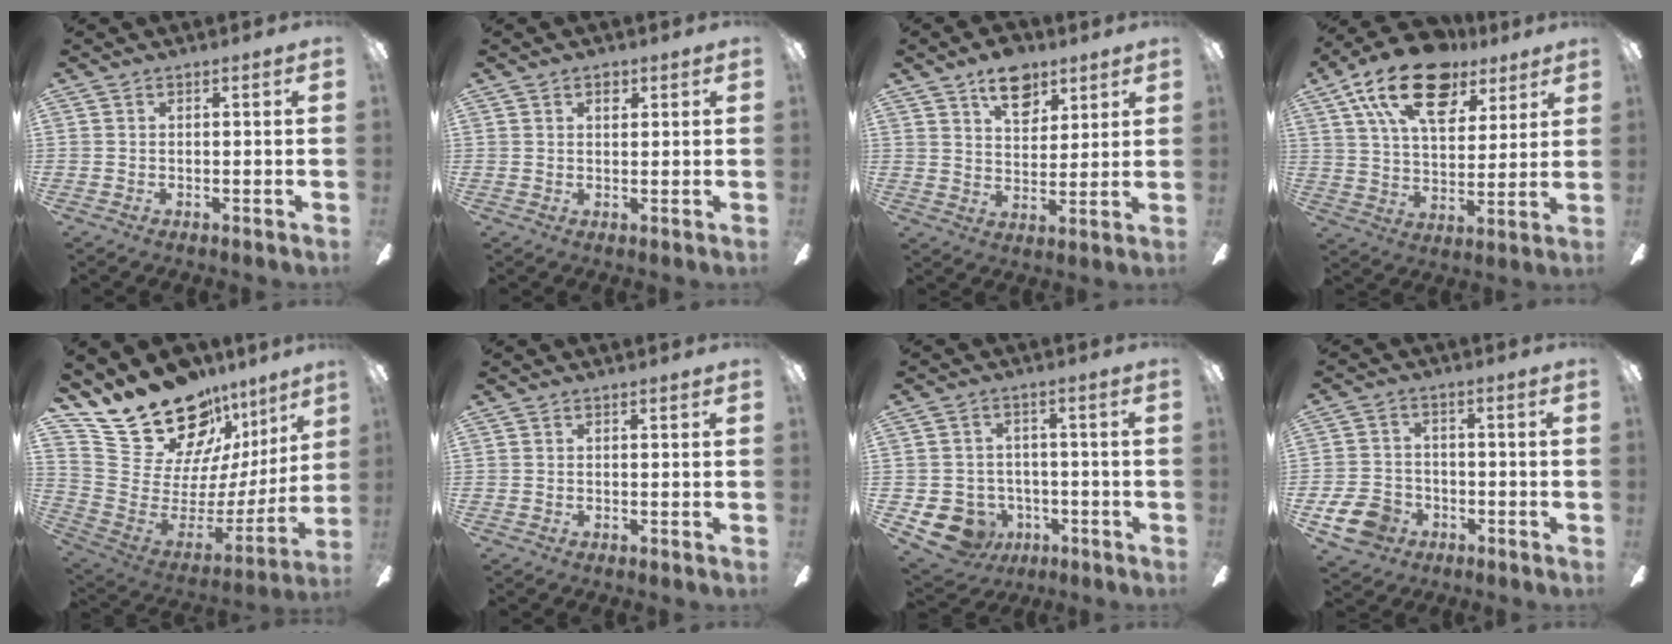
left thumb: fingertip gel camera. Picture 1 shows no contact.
{"total": 1.8, "force": [1.3, 0.9, 0.9], "torque": [-0.003, -0.005, 0.020]}
{"total": 10.4, "force": [7.0, 5.6, 5.3], "torque": [-0.065, -0.028, 0.124]}
{"total": 20.8, "force": [12.3, 10.6, 12.9], "torque": [-0.217, -0.048, 0.216]}
{"total": 22.8, "force": [18.8, 10.2, 7.9], "torque": [-0.130, -0.149, 0.357]}
{"total": 0.0}
{"total": 8.0, "force": [-3.9, 6.5, 2.5], "torque": [-0.082, 0.024, -0.068]}
{"total": 9.0, "force": [-4.4, 6.5, 4.4], "torque": [-0.098, 0.024, -0.082]}